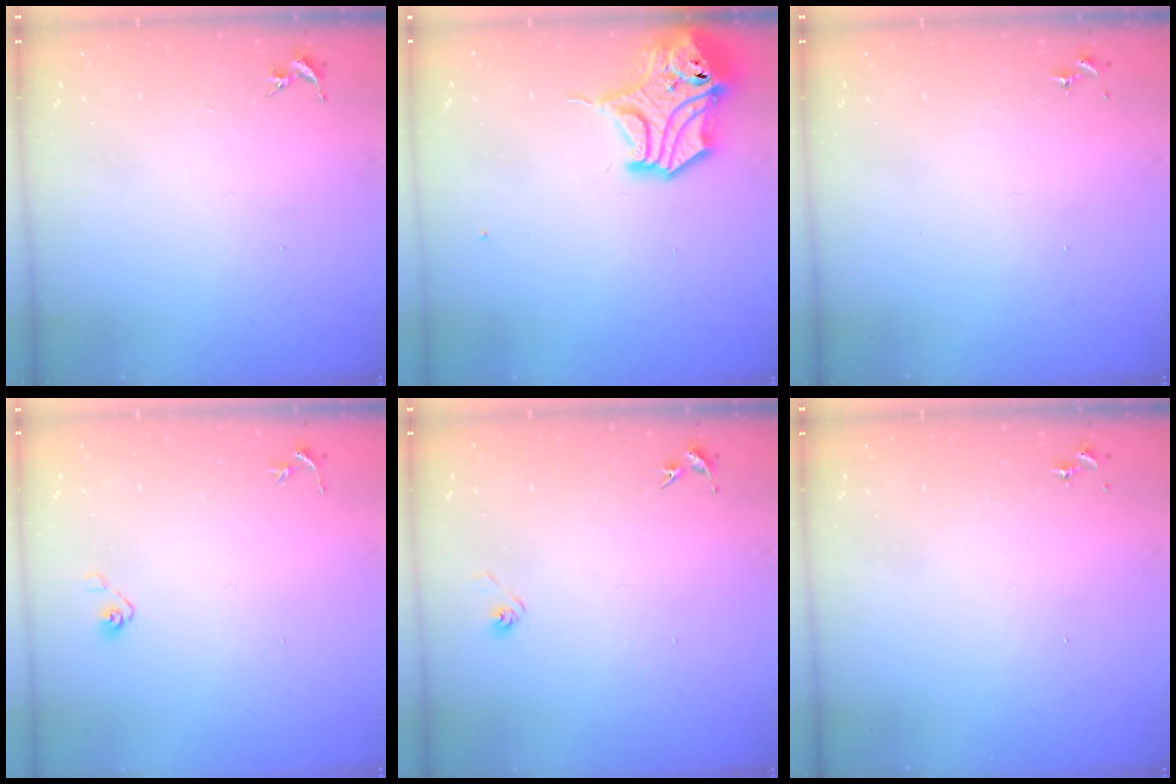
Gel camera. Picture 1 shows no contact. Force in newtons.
{"total": 14.8, "press": 14.7, "slide": 2.2}
{"total": 0.0}
{"total": 4.0, "press": 3.4, "slide": 2.0}
{"total": 2.9, "press": 2.5, "slide": 1.5}
{"total": 0.0}